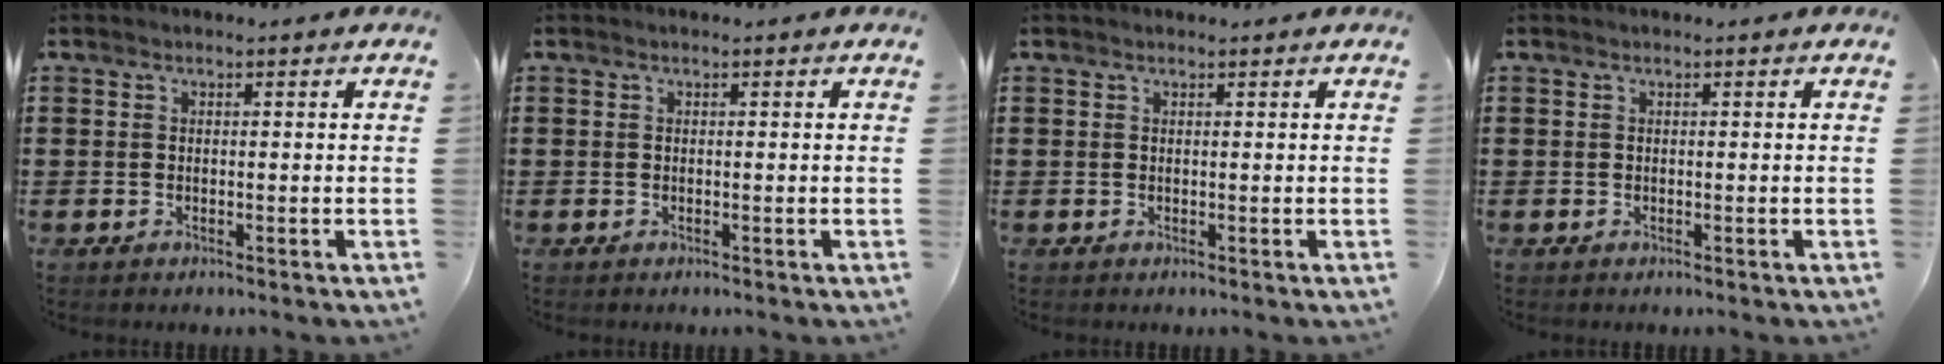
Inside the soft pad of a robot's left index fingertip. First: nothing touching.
{"total": 0.0}
{"total": 0.0}
{"total": 0.0}